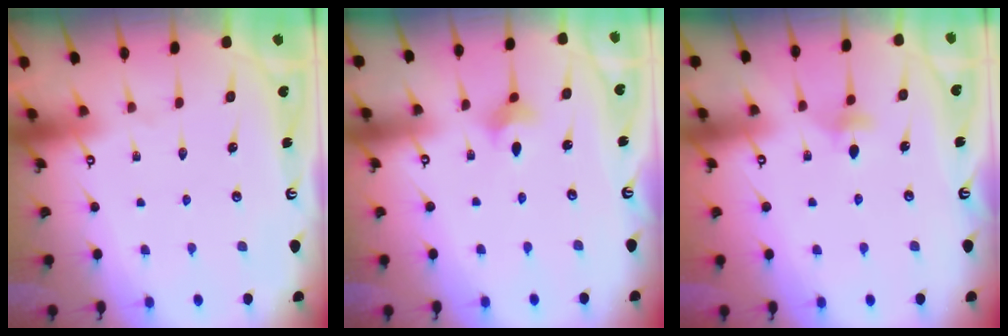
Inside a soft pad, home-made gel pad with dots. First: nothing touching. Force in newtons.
{"total": 2.7, "press": 2.7, "slide": 0.5}
{"total": 3.7, "press": 3.6, "slide": 0.5}